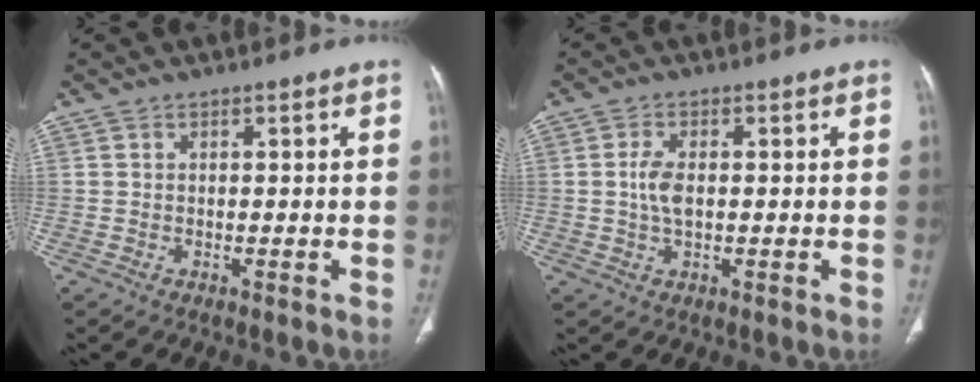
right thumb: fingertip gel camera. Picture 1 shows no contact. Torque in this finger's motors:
{"motor_torque": [0.45, 1.26, 0.77, -0.57, 0.02]}